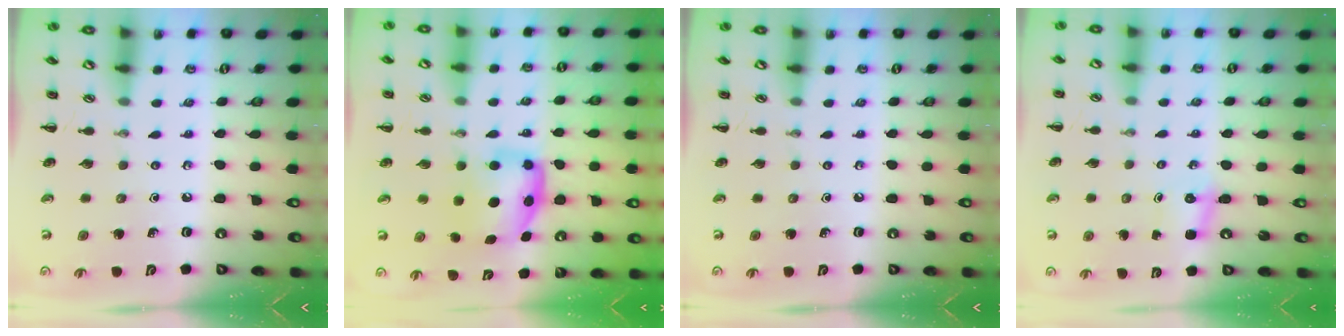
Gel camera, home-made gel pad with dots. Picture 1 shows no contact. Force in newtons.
{"total": 6.2, "press": 6.2, "slide": 0.8}
{"total": 0.0}
{"total": 2.5, "press": 2.4, "slide": 0.8}